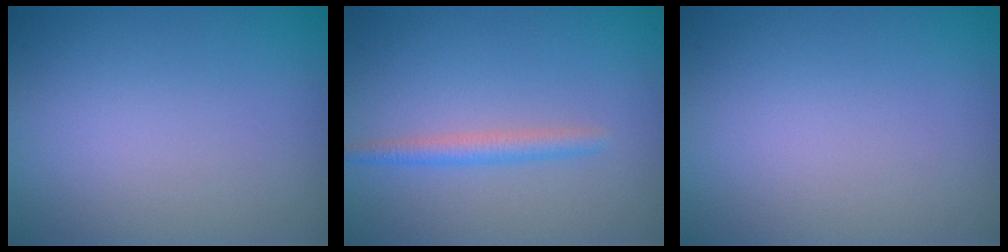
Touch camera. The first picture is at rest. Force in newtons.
{"total": 1.7, "press": 1.7, "slide": 0.1}
{"total": 0.0}